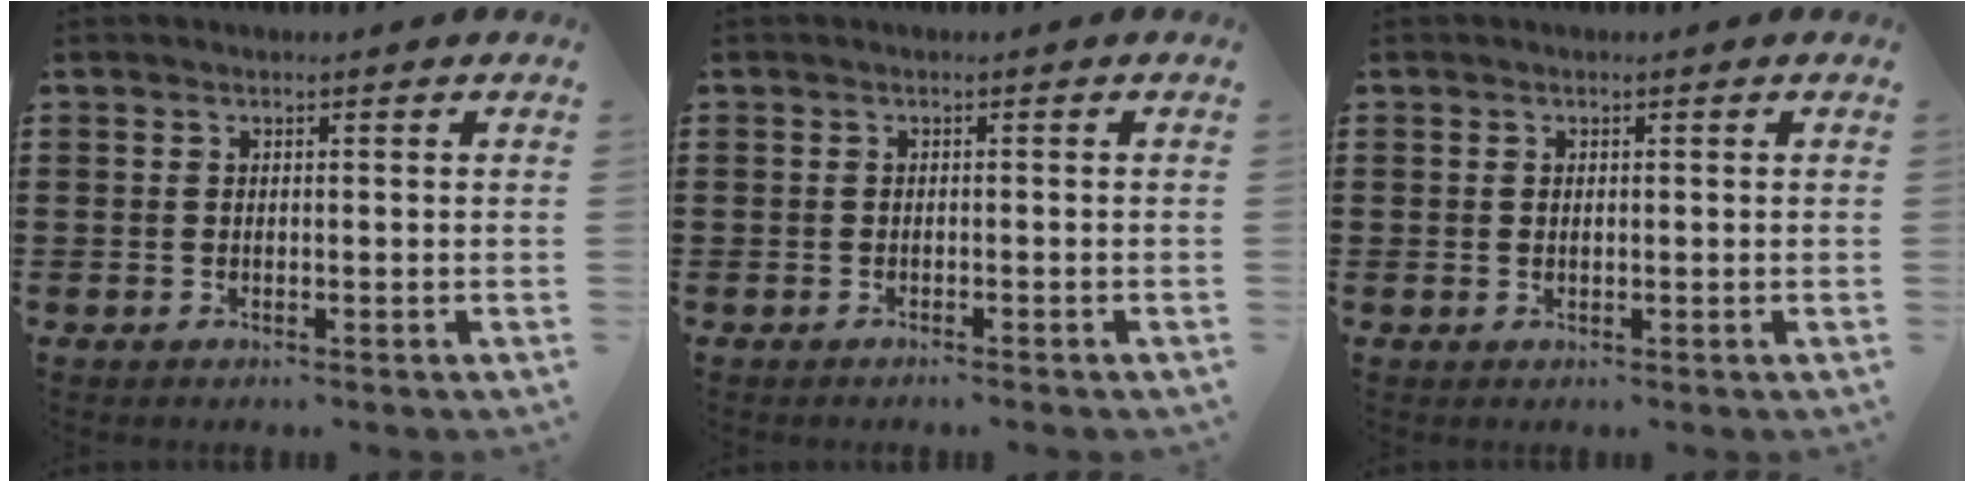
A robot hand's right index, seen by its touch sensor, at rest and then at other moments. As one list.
[{"total": 0.7, "force": [-0.7, -0.2, 0.2], "torque": [-0.006, -0.004, -0.013]}, {"total": 0.6, "force": [0.1, 0.4, 0.5], "torque": [-0.011, 0.002, 0.002]}]